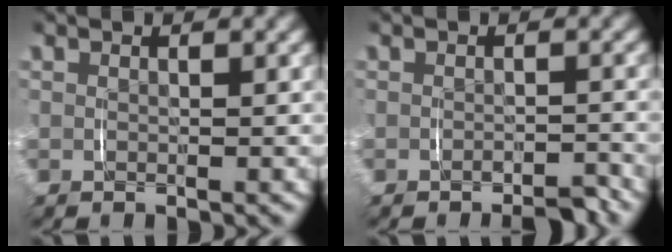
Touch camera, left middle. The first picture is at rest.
{"total": 1.9, "force": [-1.8, 0.4, 0.6], "torque": [-0.005, 0.001, -0.033]}